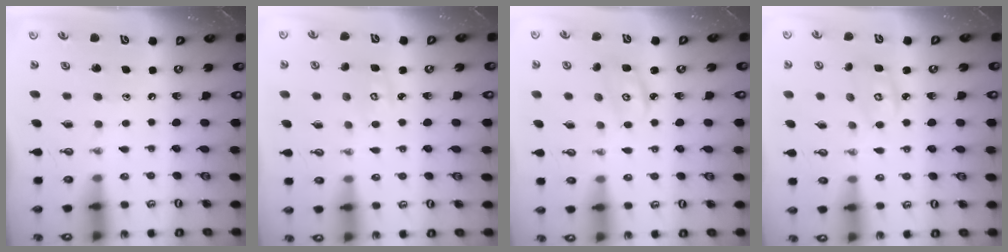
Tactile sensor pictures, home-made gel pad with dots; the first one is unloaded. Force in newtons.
{"total": 2.6, "press": 2.6, "slide": 0.1}
{"total": 2.8, "press": 2.8, "slide": 0.2}
{"total": 4.2, "press": 4.2, "slide": 0.2}